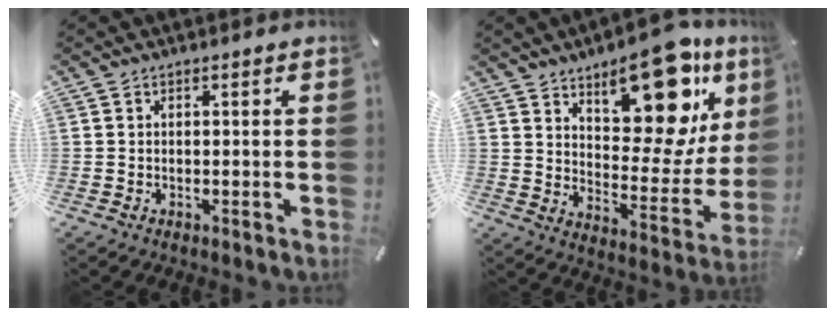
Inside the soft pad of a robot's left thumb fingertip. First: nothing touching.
{"total": 21.8, "force": [13.8, 10.5, 13.2], "torque": [-0.154, -0.105, 0.227]}